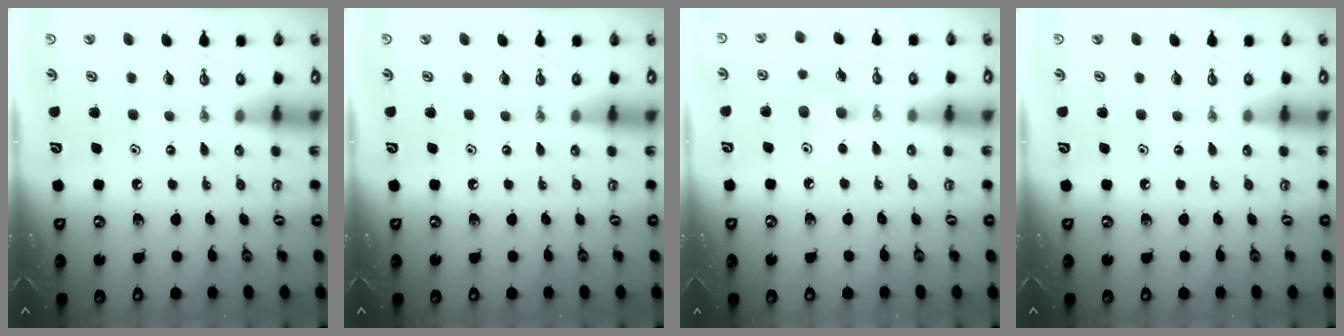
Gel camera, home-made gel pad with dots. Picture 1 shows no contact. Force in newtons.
{"total": 0.0}
{"total": 7.2, "press": 7.1, "slide": 0.9}
{"total": 0.0}